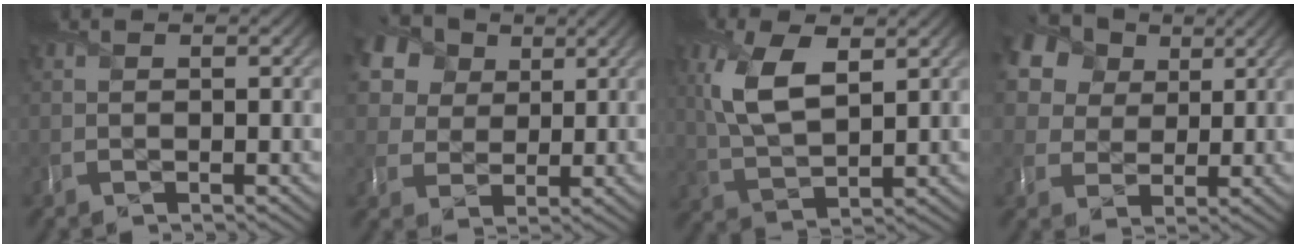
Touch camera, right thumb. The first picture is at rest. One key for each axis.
{"total": 11.9, "fx": 6.0, "fy": 8.5, "fz": 5.6, "tx": -0.163, "ty": 0.026, "tz": 0.107}
{"total": 8.5, "fx": 3.0, "fy": 3.9, "fz": 6.9, "tx": -0.164, "ty": 0.006, "tz": 0.059}
{"total": 14.3, "fx": 7.1, "fy": 10.4, "fz": 6.8, "tx": -0.203, "ty": 0.037, "tz": 0.141}